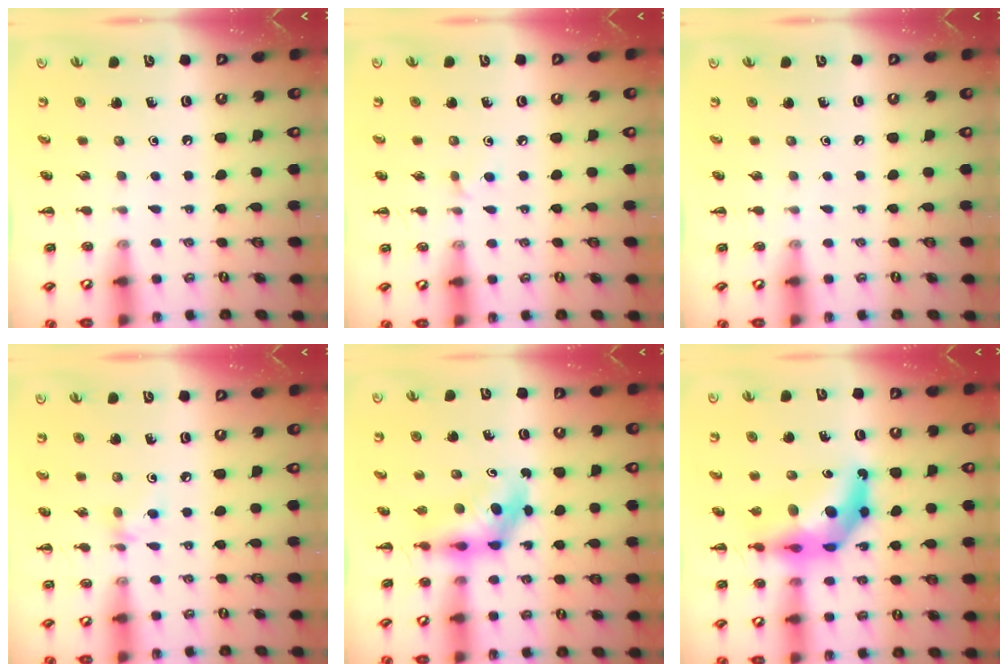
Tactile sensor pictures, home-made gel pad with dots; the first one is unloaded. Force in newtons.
{"total": 4.0, "press": 3.7, "slide": 1.5}
{"total": 0.0}
{"total": 4.7, "press": 4.5, "slide": 1.5}
{"total": 5.2, "press": 5.1, "slide": 0.9}
{"total": 13.1, "press": 12.5, "slide": 4.0}